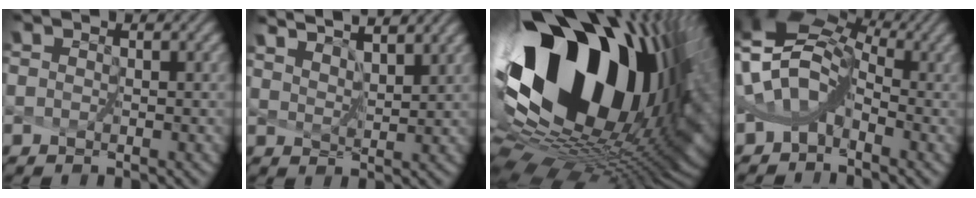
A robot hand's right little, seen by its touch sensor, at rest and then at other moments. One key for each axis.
{"total": 5.8, "fx": 5.5, "fy": 0.4, "fz": 1.8, "tx": -0.036, "ty": 0.002, "tz": 0.089}
{"total": 18.7, "fx": 4.7, "fy": 10.1, "fz": 15.0, "tx": -0.238, "ty": -0.022, "tz": 0.107}
{"total": 5.7, "fx": -1.1, "fy": 3.7, "fz": 4.2, "tx": -0.063, "ty": 0.016, "tz": -0.028}